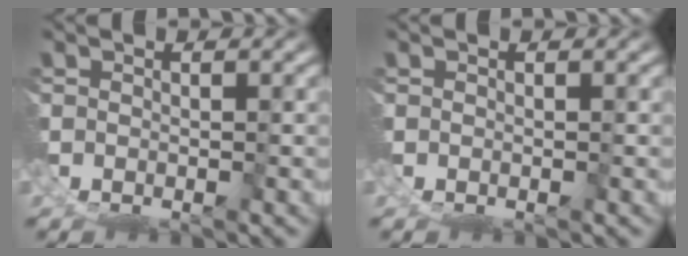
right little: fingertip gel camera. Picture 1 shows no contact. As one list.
[{"total": 0.0}]